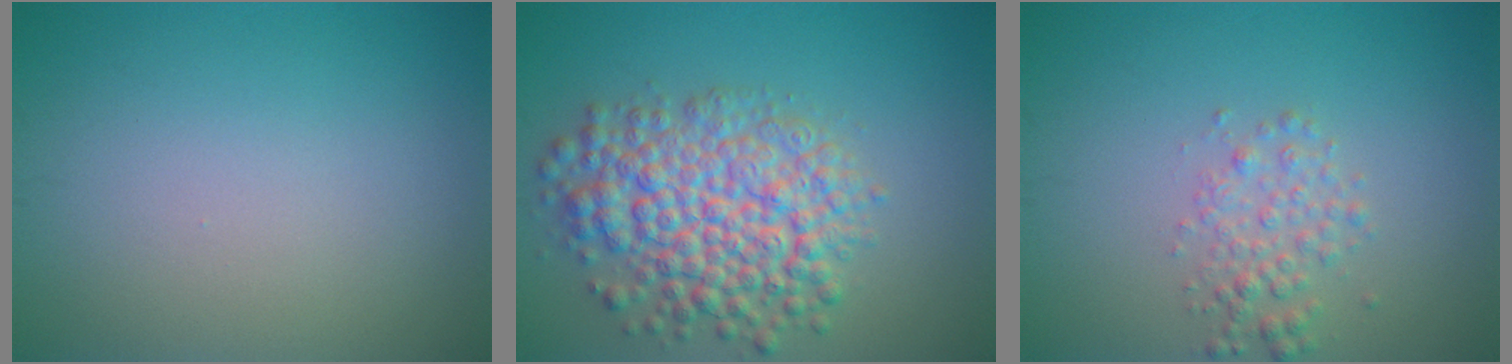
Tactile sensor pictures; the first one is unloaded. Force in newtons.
{"total": 7.5, "press": 7.5, "slide": 0.3}
{"total": 2.1, "press": 2.1, "slide": 0.1}